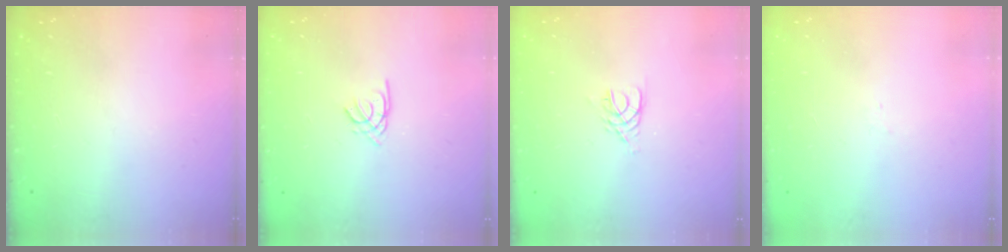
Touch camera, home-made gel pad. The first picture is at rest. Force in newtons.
{"total": 1.2, "press": 1.1, "slide": 0.3}
{"total": 3.0, "press": 2.9, "slide": 0.4}
{"total": 1.6, "press": 1.5, "slide": 0.4}